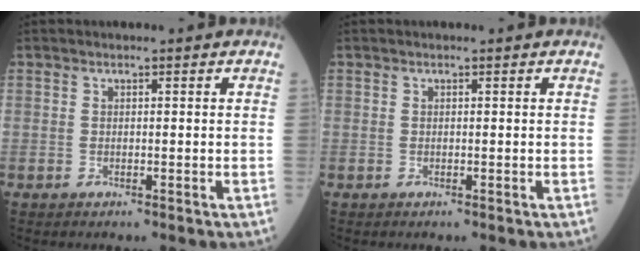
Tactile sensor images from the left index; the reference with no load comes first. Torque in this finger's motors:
{"motor_torque": [0.00, 0.00, 0.00, 0.00]}